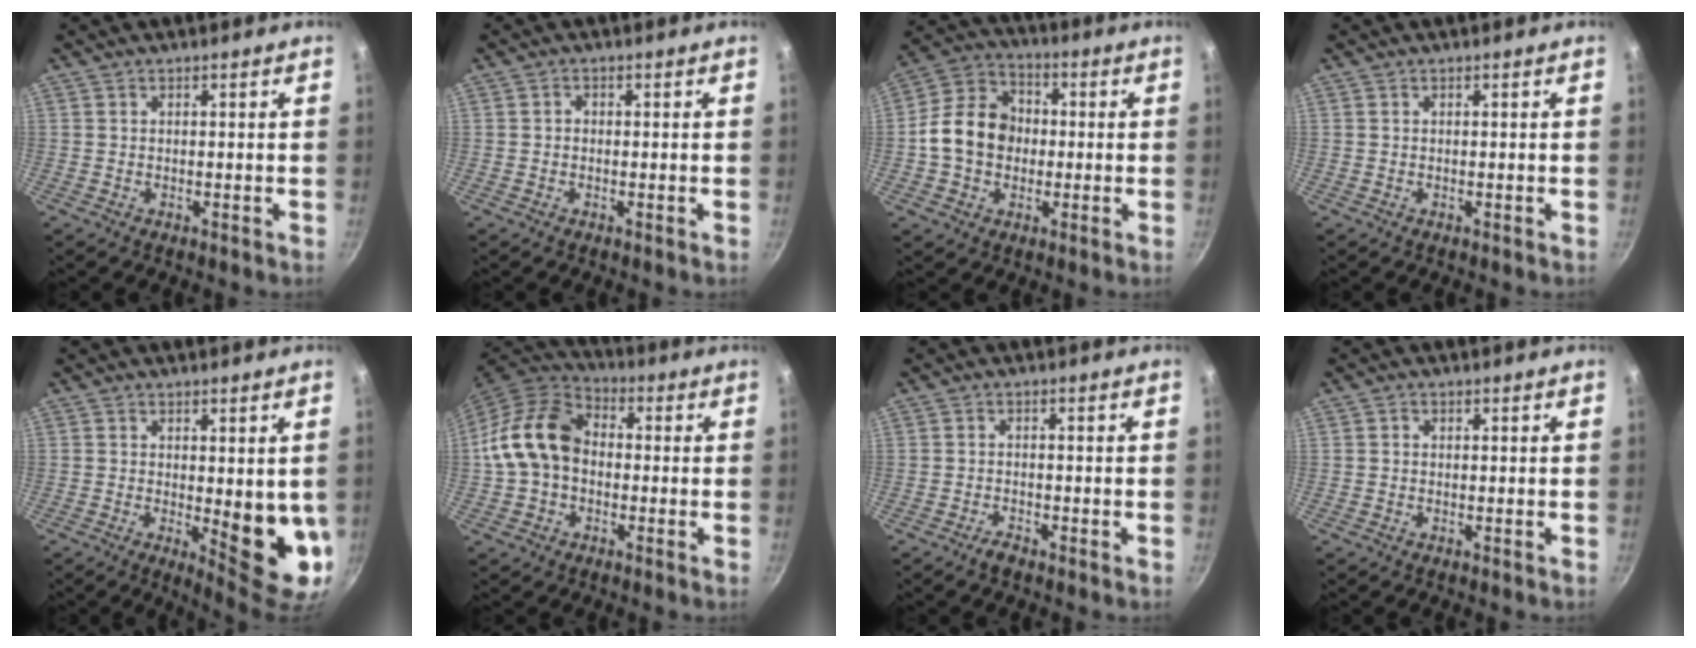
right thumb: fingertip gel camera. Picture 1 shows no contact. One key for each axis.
{"total": 1.0, "fx": -0.1, "fy": 0.9, "fz": 0.5, "tx": -0.008, "ty": 0.005, "tz": -0.003}
{"total": 13.0, "fx": -0.7, "fy": 10.5, "fz": 7.5, "tx": -0.101, "ty": 0.027, "tz": -0.031}
{"total": 0.0}
{"total": 10.8, "fx": -0.3, "fy": 3.6, "fz": 10.1, "tx": -0.107, "ty": -0.027, "tz": 0.005}
{"total": 13.9, "fx": -0.4, "fy": 10.4, "fz": 9.1, "tx": -0.145, "ty": 0.035, "tz": -0.023}
{"total": 1.8, "fx": -1.4, "fy": 0.7, "fz": 0.9, "tx": -0.018, "ty": 0.013, "tz": -0.028}
{"total": 0.7, "fx": 0.0, "fy": 0.6, "fz": 0.3, "tx": -0.004, "ty": 0.004, "tz": 0.000}